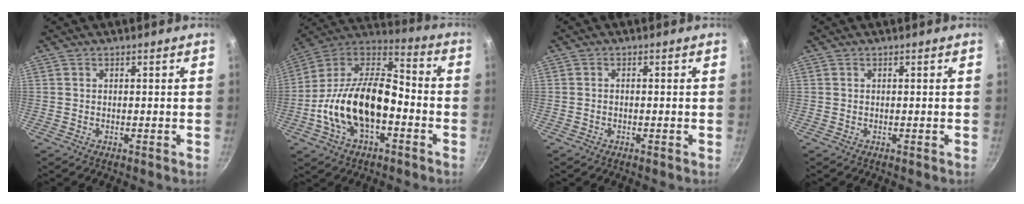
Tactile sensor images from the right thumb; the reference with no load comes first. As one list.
[{"total": 21.7, "force": [-5.4, 12.1, 17.2], "torque": [-0.297, 0.053, -0.114]}, {"total": 0.6, "force": [-0.4, 0.3, 0.4], "torque": [-0.009, 0.005, -0.007]}, {"total": 0.0}]